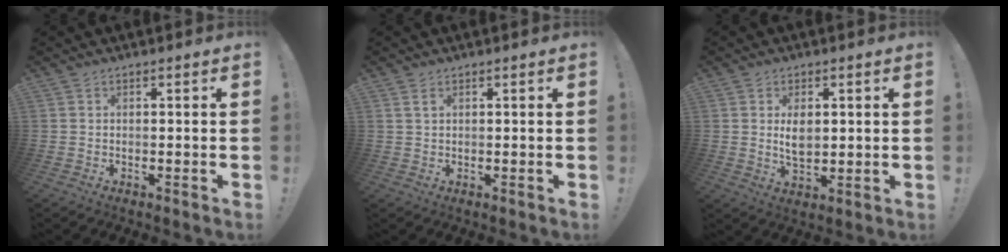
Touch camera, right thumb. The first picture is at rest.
{"total": 1.6, "force": [0.9, 0.8, 1.1], "torque": [-0.018, -0.001, 0.017]}
{"total": 5.5, "force": [1.2, 3.1, 4.3], "torque": [-0.070, -0.007, 0.018]}